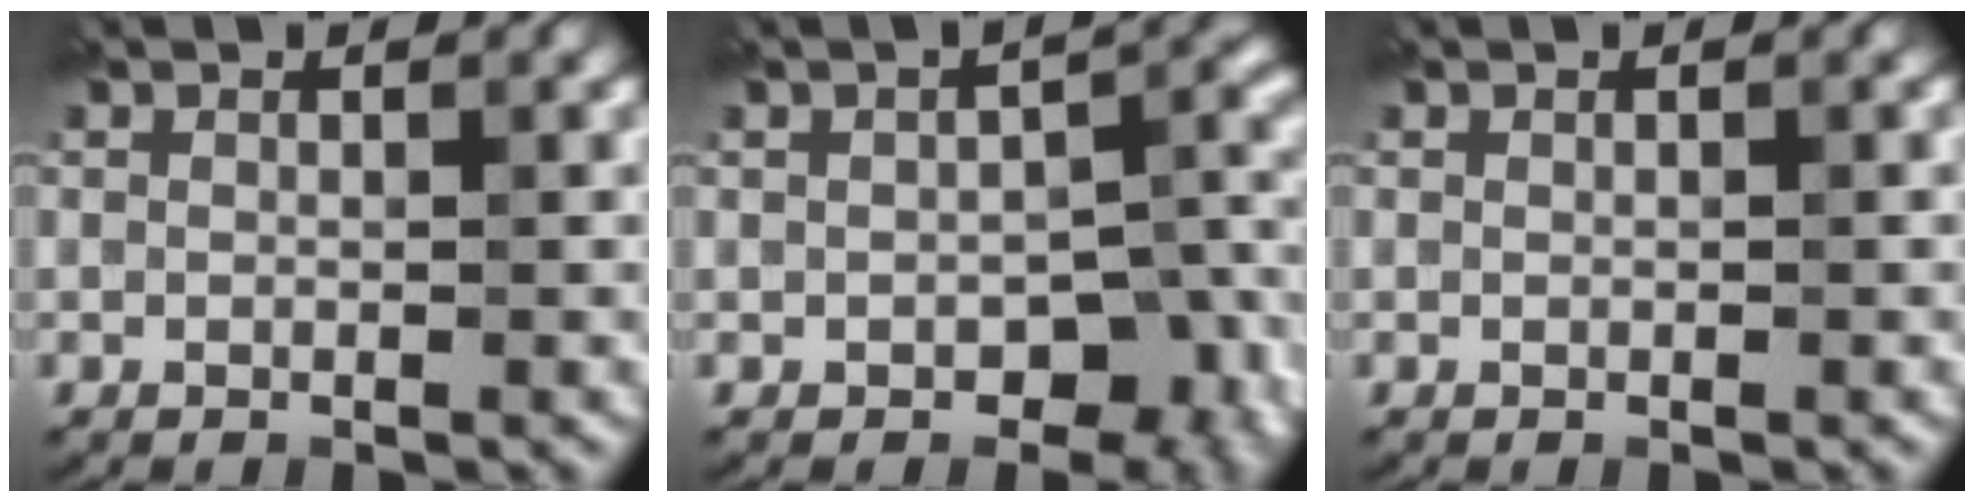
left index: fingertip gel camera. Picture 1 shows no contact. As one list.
[{"total": 7.3, "force": [-2.5, 4.7, 5.1], "torque": [-0.050, -0.010, -0.025]}, {"total": 0.0}]